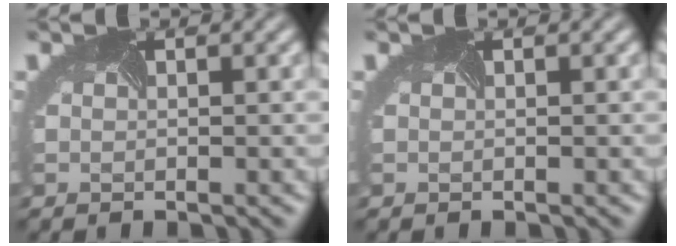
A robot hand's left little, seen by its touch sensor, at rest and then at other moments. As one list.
[{"total": 0.0}]